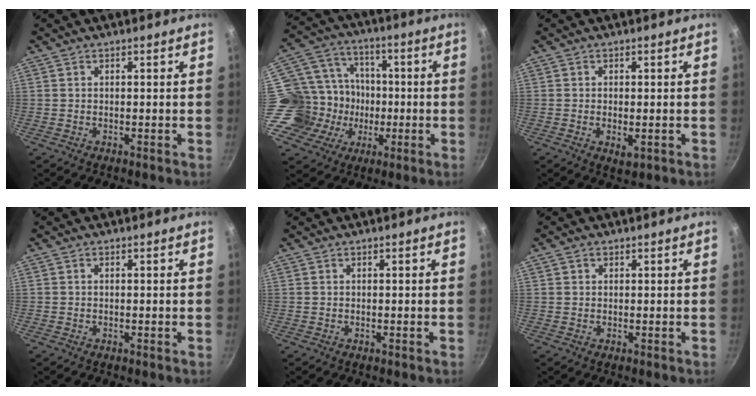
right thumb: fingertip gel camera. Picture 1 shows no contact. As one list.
[{"total": 18.4, "force": [-3.0, 16.5, 7.8], "torque": [-0.116, 0.049, -0.040]}, {"total": 2.8, "force": [-0.7, 1.3, 2.3], "torque": [-0.041, -0.007, -0.009]}, {"total": 0.5, "force": [0.1, 0.4, 0.3], "torque": [-0.005, 0.003, 0.001]}, {"total": 0.0}, {"total": 1.0, "force": [0.4, 0.9, 0.4], "torque": [-0.004, 0.003, 0.006]}]